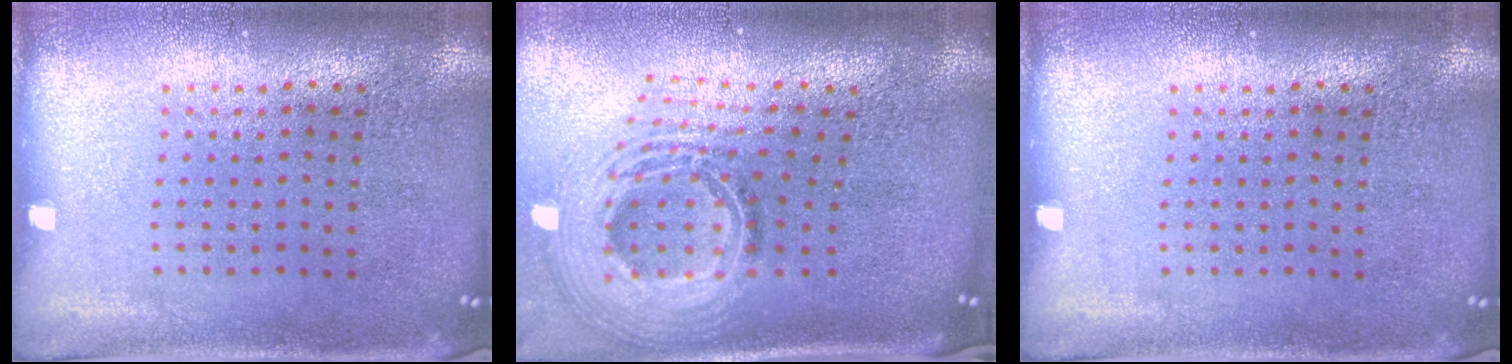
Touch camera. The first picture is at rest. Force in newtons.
{"total": 2.6, "press": 1.9, "slide": 1.8}
{"total": 0.0}